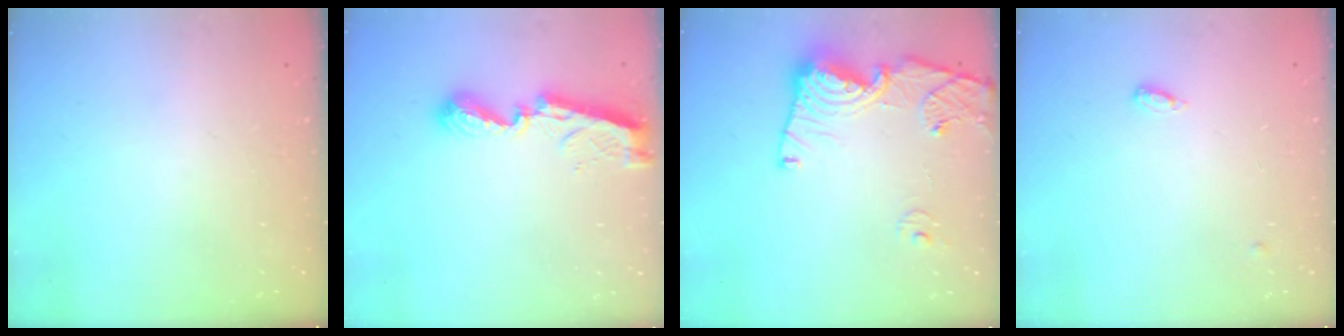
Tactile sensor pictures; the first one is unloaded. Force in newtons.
{"total": 9.2, "press": 9.2, "slide": 0.6}
{"total": 14.7, "press": 14.6, "slide": 1.8}
{"total": 4.0, "press": 3.9, "slide": 0.7}